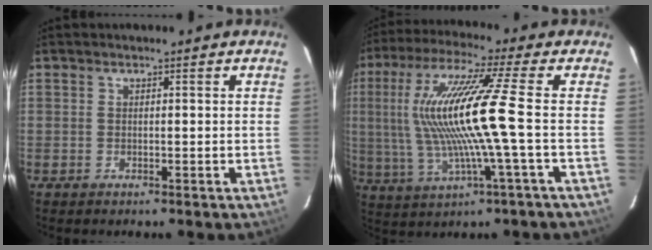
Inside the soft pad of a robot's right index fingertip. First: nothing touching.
{"total": 15.3, "force": [-0.1, -0.3, 15.3], "torque": [-0.290, -0.002, 0.009]}